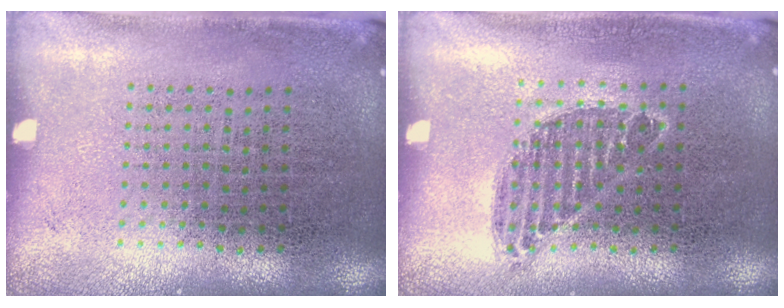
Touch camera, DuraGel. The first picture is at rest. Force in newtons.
{"total": 0.7, "press": 0.7, "slide": 0.2}